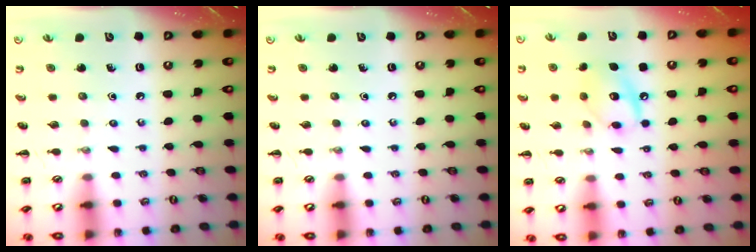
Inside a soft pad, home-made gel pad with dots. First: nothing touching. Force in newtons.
{"total": 0.0}
{"total": 11.3, "press": 11.3, "slide": 1.0}